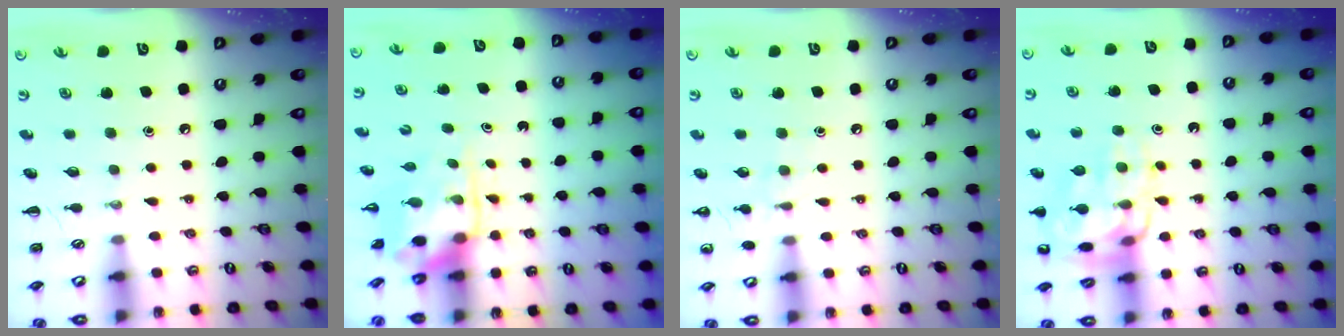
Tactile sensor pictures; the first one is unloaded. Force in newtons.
{"total": 3.6, "press": 3.5, "slide": 0.8}
{"total": 5.6, "press": 5.4, "slide": 1.6}
{"total": 13.5, "press": 13.5, "slide": 1.2}